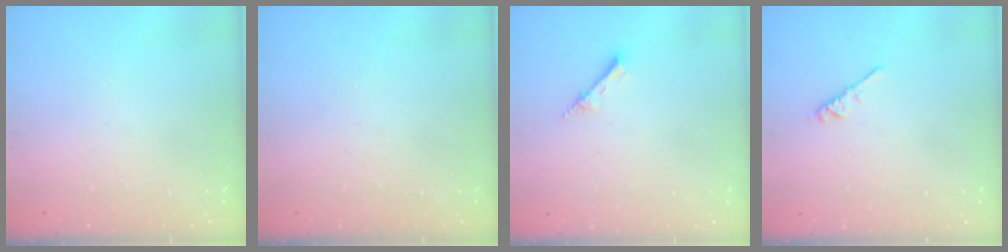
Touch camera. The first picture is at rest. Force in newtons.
{"total": 0.0}
{"total": 1.7, "press": 1.6, "slide": 0.1}
{"total": 3.1, "press": 3.0, "slide": 0.7}